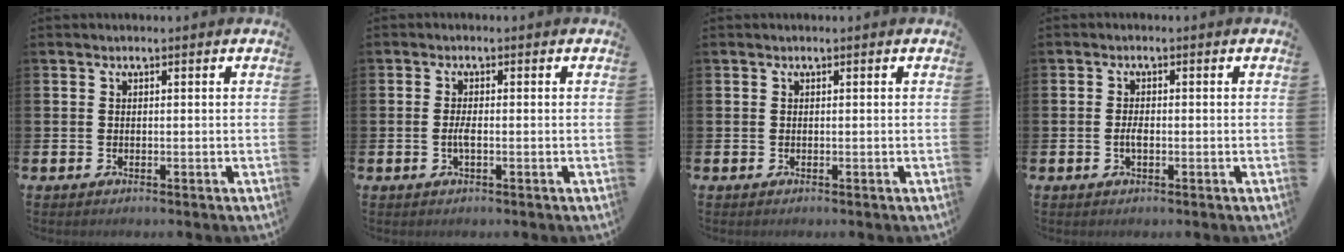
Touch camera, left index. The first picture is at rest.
{"total": 1.6, "force": [-0.4, 0.4, 1.5], "torque": [-0.034, 0.003, -0.007]}
{"total": 0.0}
{"total": 1.8, "force": [-0.4, 0.7, 1.6], "torque": [-0.021, -0.003, -0.011]}